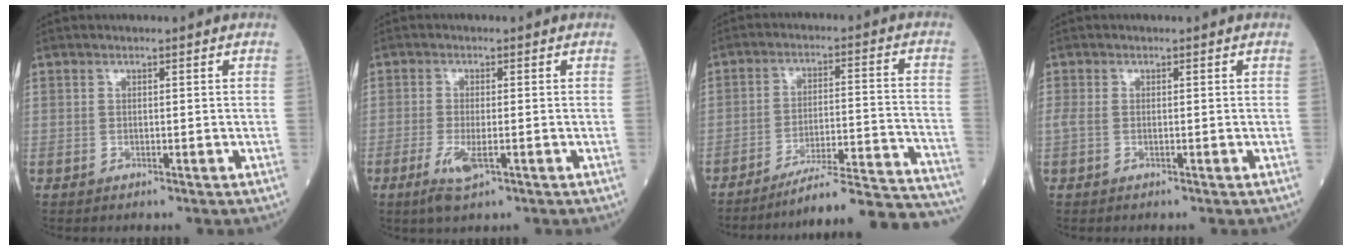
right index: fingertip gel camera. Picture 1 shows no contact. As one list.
[{"total": 4.0, "force": [-1.7, 0.9, 3.4], "torque": [-0.078, -0.008, -0.030]}, {"total": 21.8, "force": [-20.8, -0.5, 6.5], "torque": [-0.043, 0.006, -0.286]}, {"total": 1.4, "force": [-0.1, 0.7, 1.2], "torque": [-0.044, 0.004, 0.002]}]